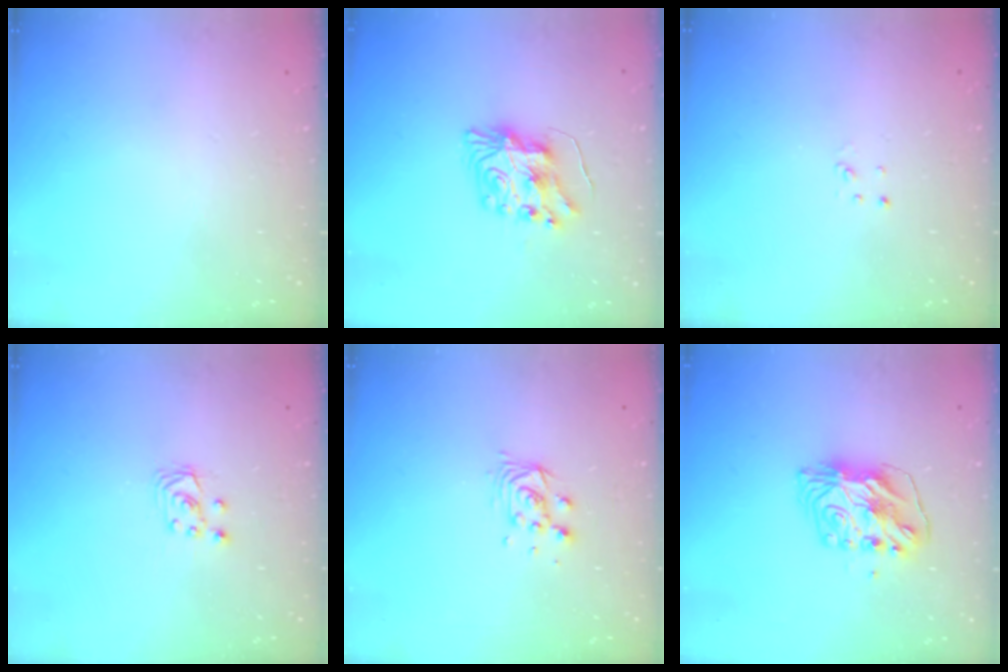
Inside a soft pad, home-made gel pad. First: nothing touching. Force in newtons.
{"total": 8.5, "press": 8.5, "slide": 0.4}
{"total": 2.0, "press": 2.0, "slide": 0.2}
{"total": 2.6, "press": 2.6, "slide": 0.3}
{"total": 6.4, "press": 6.4, "slide": 0.3}
{"total": 8.4, "press": 8.4, "slide": 0.8}